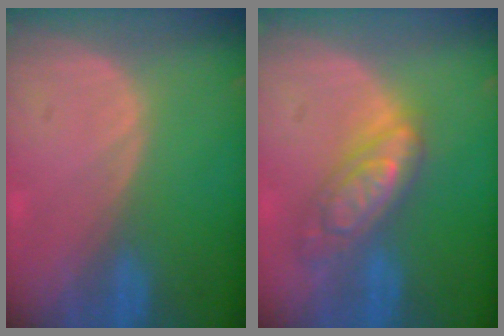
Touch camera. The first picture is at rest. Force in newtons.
{"total": 7.3, "press": 7.3, "slide": 0.5}